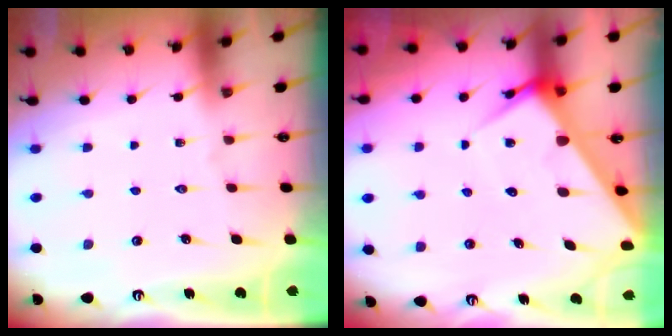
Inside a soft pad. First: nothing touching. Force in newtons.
{"total": 6.2, "press": 6.2, "slide": 0.6}